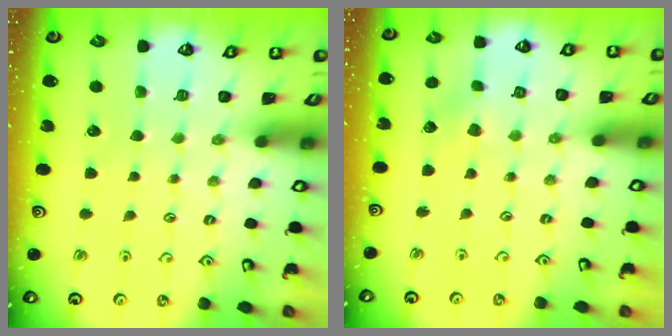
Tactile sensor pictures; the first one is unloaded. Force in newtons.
{"total": 1.8, "press": 1.8, "slide": 0.2}